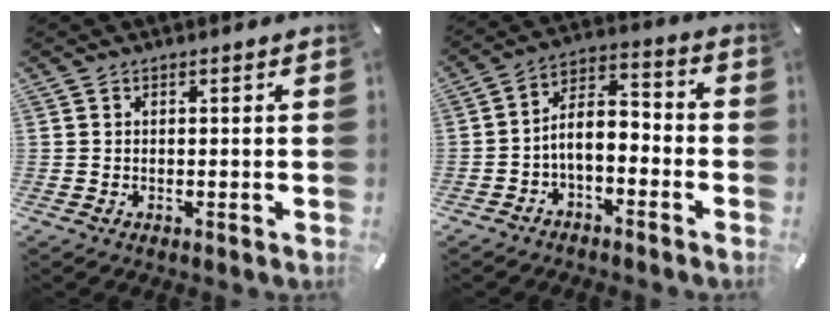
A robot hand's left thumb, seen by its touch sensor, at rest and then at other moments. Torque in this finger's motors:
{"motor_torque": [-0.17, 1.22, 0.53, -0.16, 0.10]}